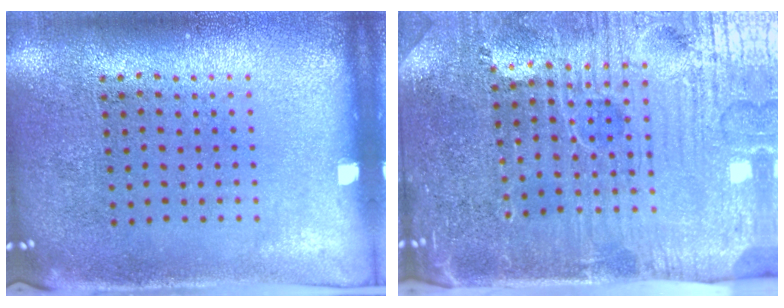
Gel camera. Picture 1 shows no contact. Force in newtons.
{"total": 4.9, "press": 4.4, "slide": 2.0}